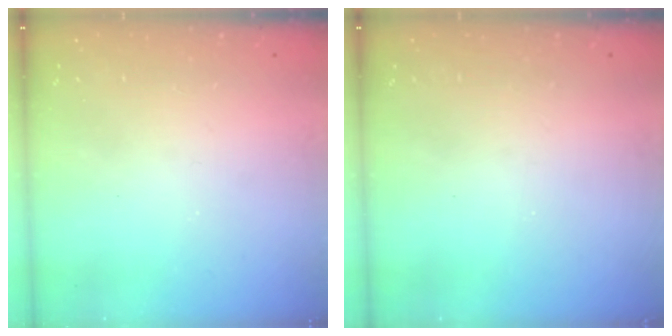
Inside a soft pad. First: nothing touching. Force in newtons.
{"total": 0.0}